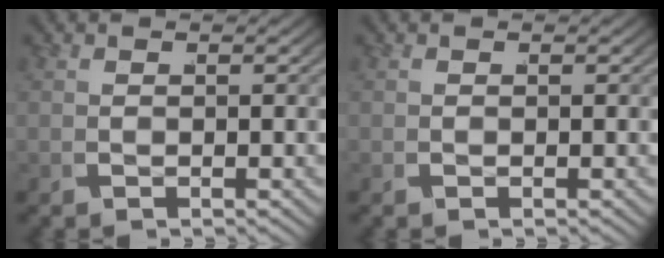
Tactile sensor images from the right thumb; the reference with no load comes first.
{"total": 0.0}